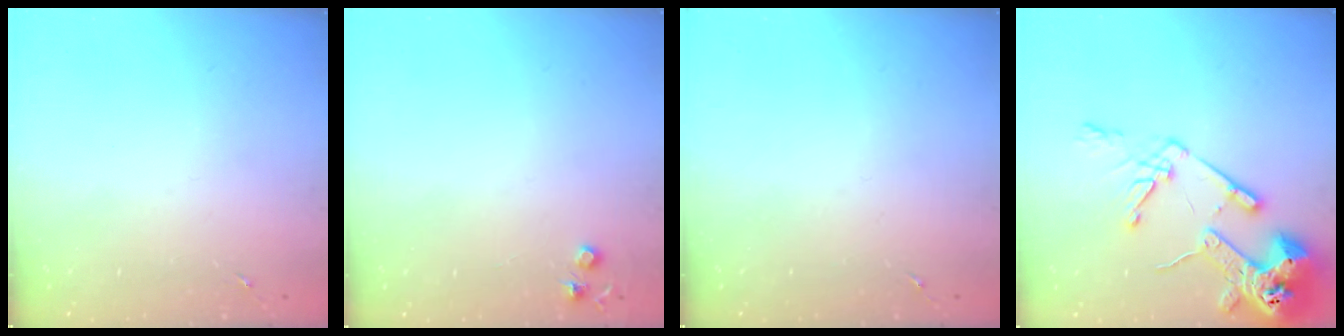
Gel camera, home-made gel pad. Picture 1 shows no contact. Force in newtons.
{"total": 4.2, "press": 4.1, "slide": 0.7}
{"total": 0.0}
{"total": 17.2, "press": 17.1, "slide": 2.2}